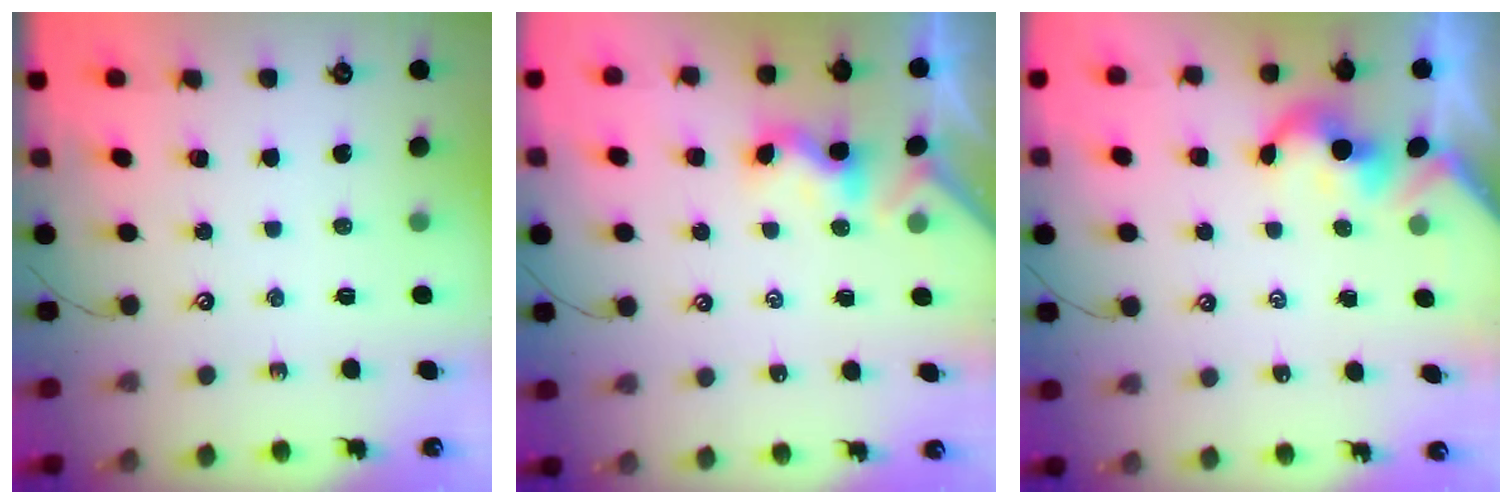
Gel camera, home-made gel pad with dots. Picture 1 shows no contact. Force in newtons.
{"total": 2.3, "press": 2.3, "slide": 0.3}
{"total": 2.1, "press": 2.1, "slide": 0.2}